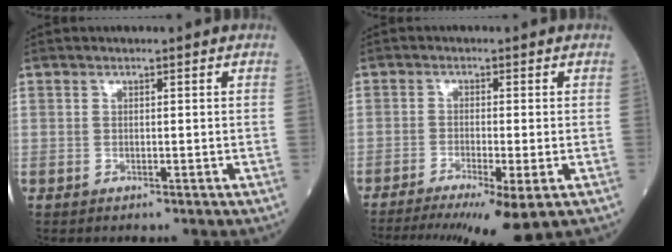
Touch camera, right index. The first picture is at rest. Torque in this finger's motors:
{"motor_torque": [0.26, -0.36, 0.26, 0.11]}